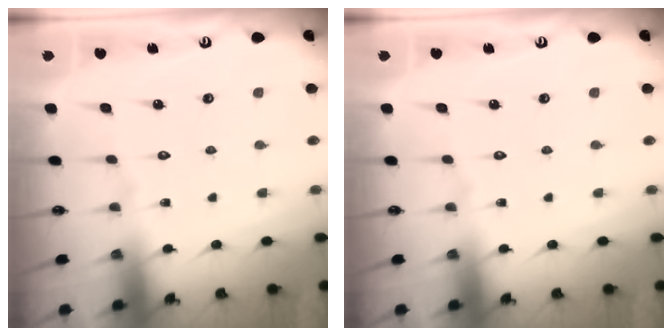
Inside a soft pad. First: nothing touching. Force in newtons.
{"total": 0.0}